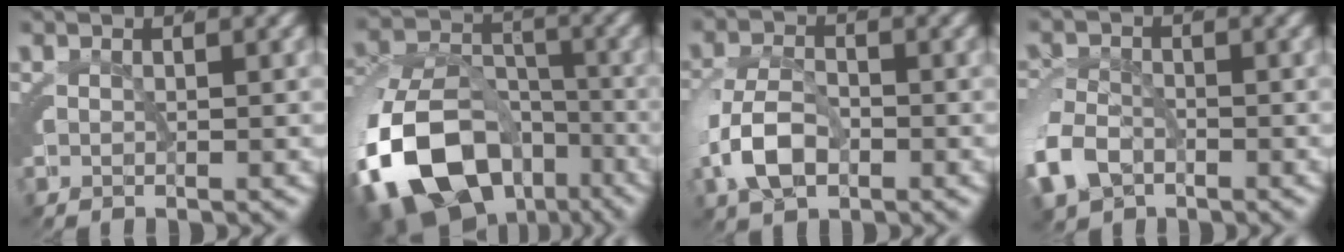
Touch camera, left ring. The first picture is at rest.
{"total": 15.1, "force": [-7.0, 10.7, 8.0], "torque": [-0.178, -0.081, -0.087]}
{"total": 4.6, "force": [-1.2, 2.9, 3.4], "torque": [-0.080, -0.012, -0.013]}
{"total": 3.8, "force": [-1.8, 2.8, 1.9], "torque": [-0.060, -0.020, -0.022]}